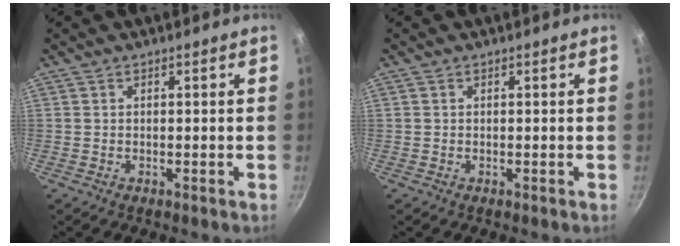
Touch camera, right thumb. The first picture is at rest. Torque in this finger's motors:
{"motor_torque": [-0.25, 0.03, -0.11, 0.20, -0.02]}